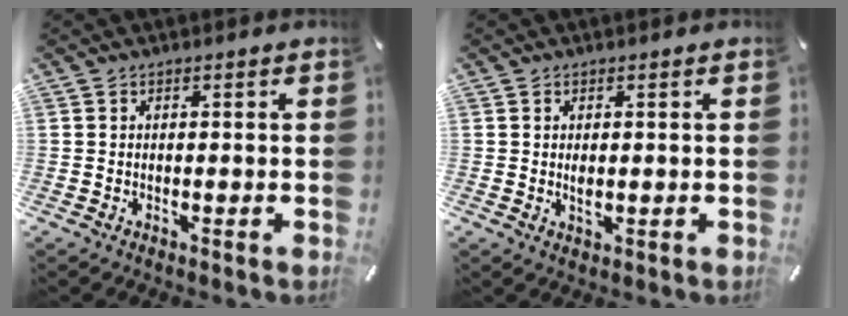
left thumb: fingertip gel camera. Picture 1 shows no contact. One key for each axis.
{"total": 2.1, "fx": 0.1, "fy": 0.9, "fz": 1.9, "tx": -0.037, "ty": -0.006, "tz": -0.003}